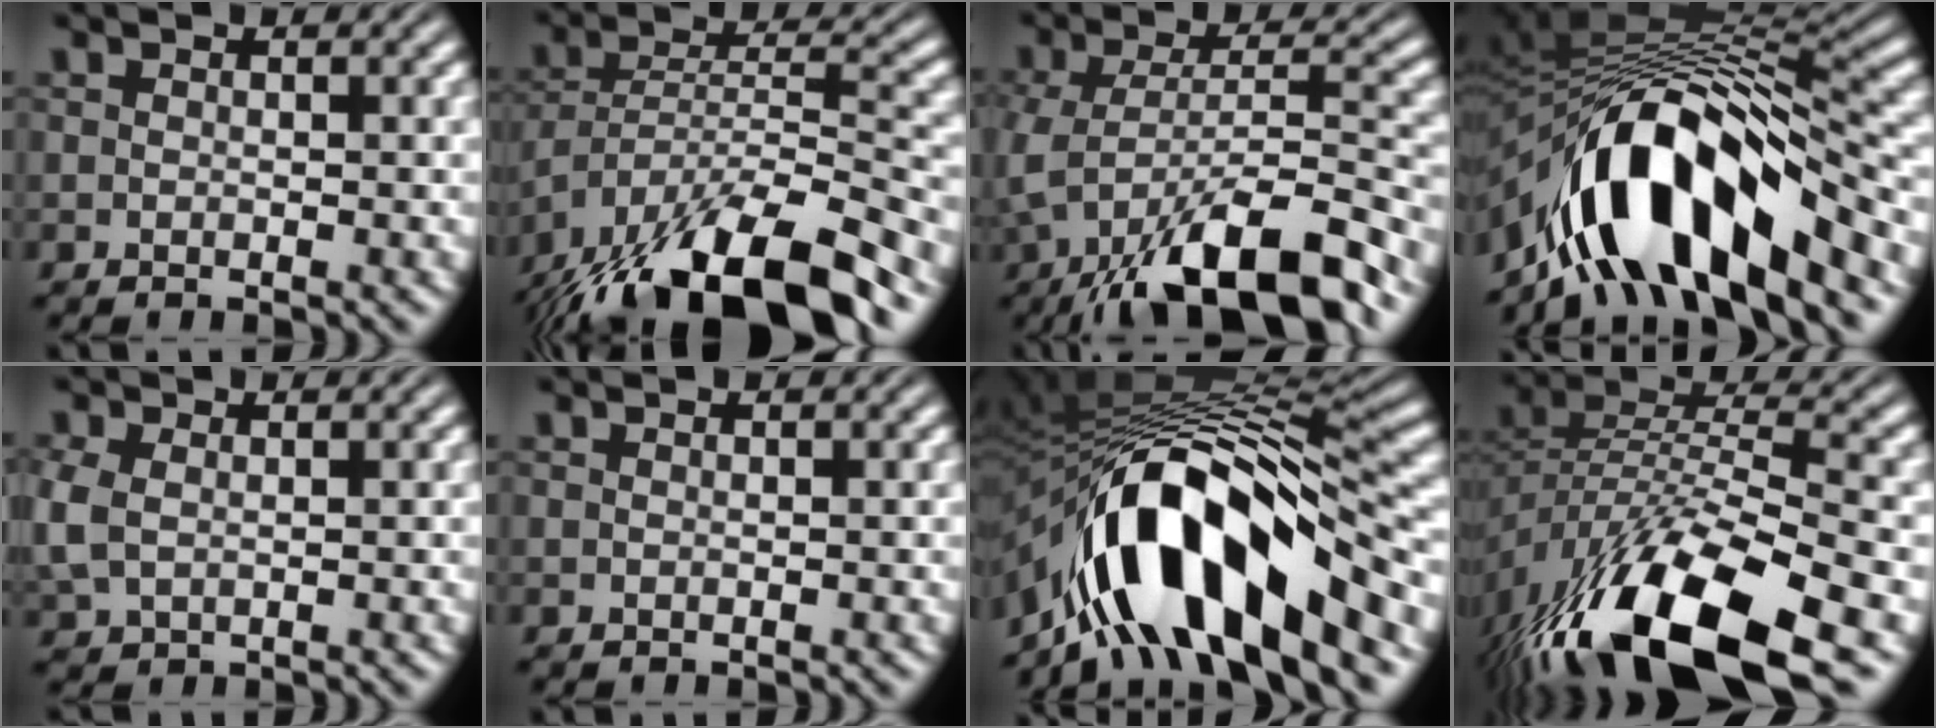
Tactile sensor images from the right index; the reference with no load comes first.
{"total": 11.8, "force": [-6.5, 6.1, 7.8], "torque": [-0.150, -0.043, -0.082]}
{"total": 9.5, "force": [-3.9, 4.0, 7.7], "torque": [-0.143, -0.036, -0.040]}
{"total": 15.1, "force": [-3.8, 7.7, 12.4], "torque": [-0.219, -0.013, -0.054]}
{"total": 1.8, "force": [1.1, 1.2, 0.8], "torque": [-0.035, -0.013, 0.033]}
{"total": 0.0}
{"total": 17.3, "force": [-2.9, 8.6, 14.8], "torque": [-0.250, -0.012, -0.037]}
{"total": 12.0, "force": [-3.5, 6.3, 9.6], "torque": [-0.187, -0.041, -0.037]}